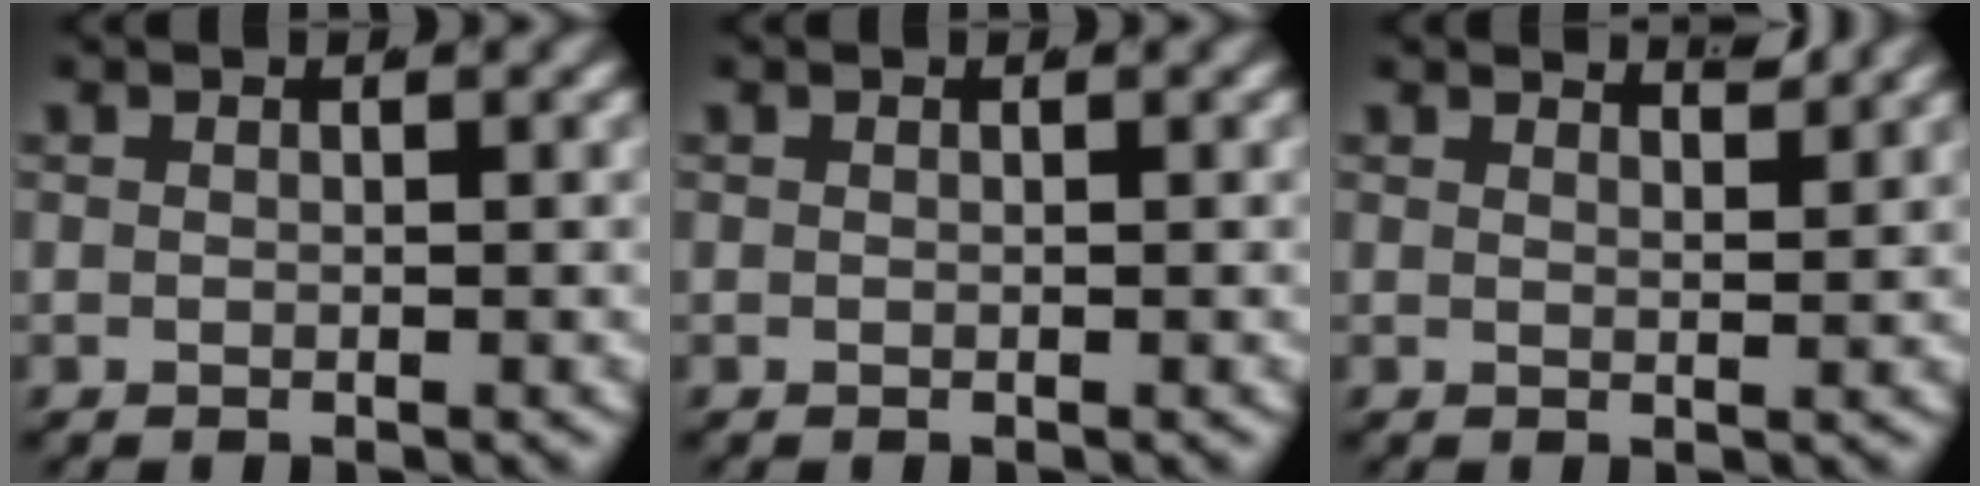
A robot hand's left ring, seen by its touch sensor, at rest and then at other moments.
{"total": 0.0}
{"total": 1.9, "force": [1.7, -0.5, 0.6], "torque": [-0.001, -0.008, 0.032]}